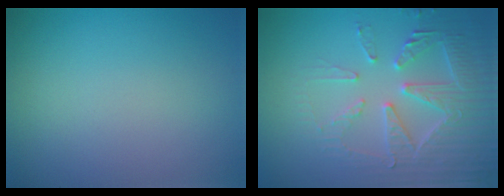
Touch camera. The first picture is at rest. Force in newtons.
{"total": 4.8, "press": 4.6, "slide": 1.5}